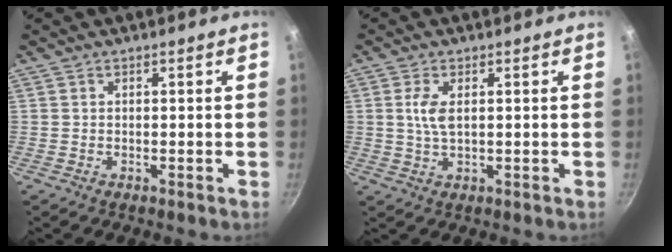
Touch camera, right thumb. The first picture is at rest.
{"total": 4.1, "force": [0.8, 1.9, 3.5], "torque": [-0.073, -0.002, 0.016]}